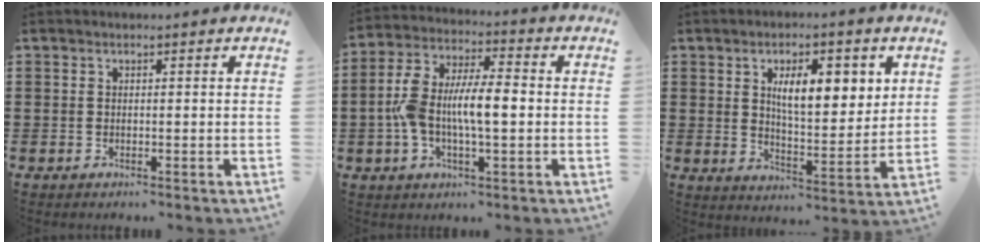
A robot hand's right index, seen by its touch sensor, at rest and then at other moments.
{"total": 9.2, "force": [-0.9, 3.8, 8.3], "torque": [-0.176, 0.002, -0.021]}
{"total": 8.2, "force": [3.0, 3.3, 6.8], "torque": [-0.109, -0.002, 0.044]}